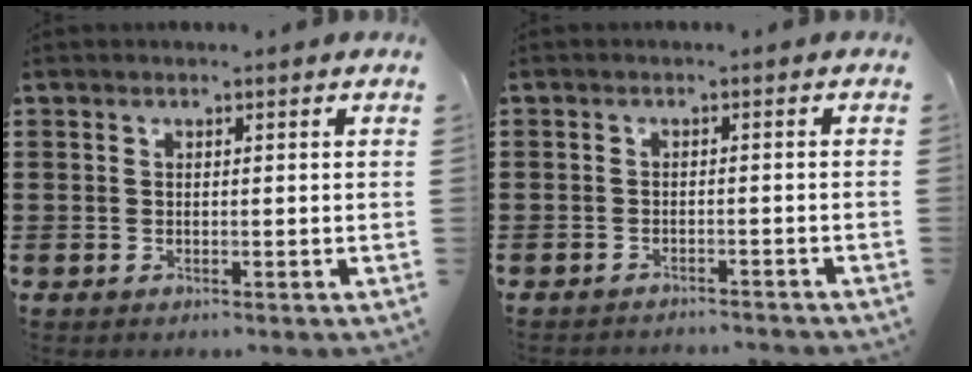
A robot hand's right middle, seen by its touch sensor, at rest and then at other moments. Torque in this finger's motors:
{"motor_torque": [0.01, 0.01, -0.70, -0.21]}